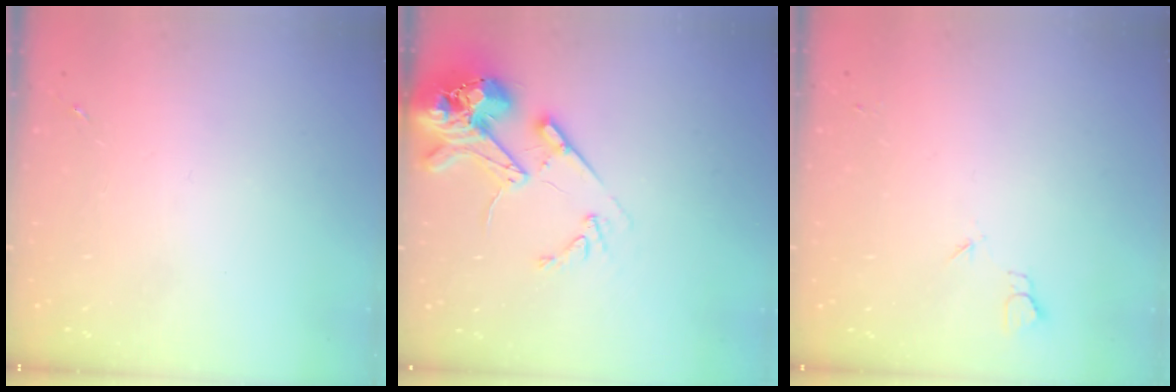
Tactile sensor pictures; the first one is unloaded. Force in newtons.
{"total": 18.0, "press": 17.8, "slide": 2.8}
{"total": 3.2, "press": 3.2, "slide": 0.4}